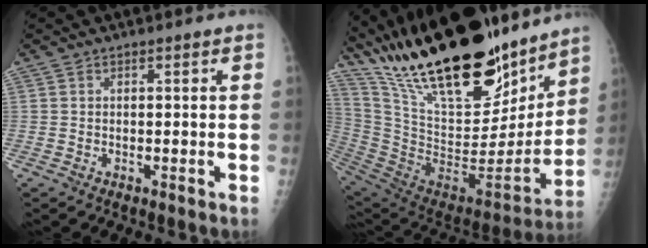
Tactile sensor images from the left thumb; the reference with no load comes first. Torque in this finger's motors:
{"motor_torque": [2.52, 2.49, 1.37, -1.39, 0.21]}